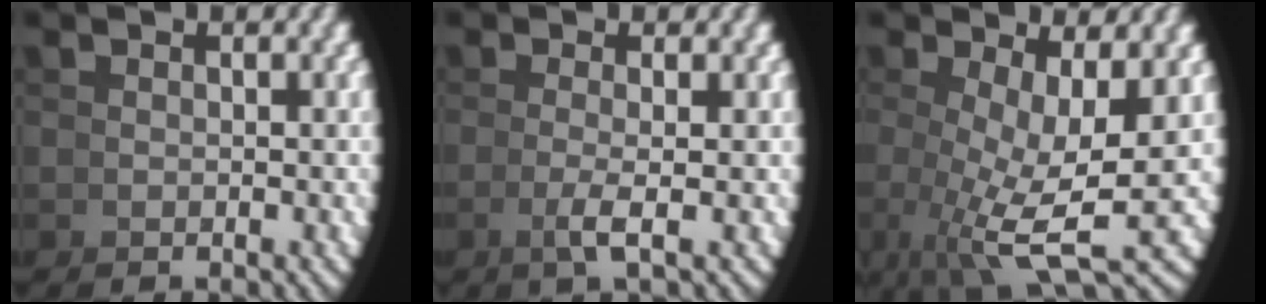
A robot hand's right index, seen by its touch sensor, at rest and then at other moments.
{"total": 1.9, "force": [-0.3, -0.7, 1.7], "torque": [-0.037, -0.005, -0.002]}
{"total": 8.1, "force": [0.1, 3.5, 7.3], "torque": [-0.129, -0.037, 0.019]}